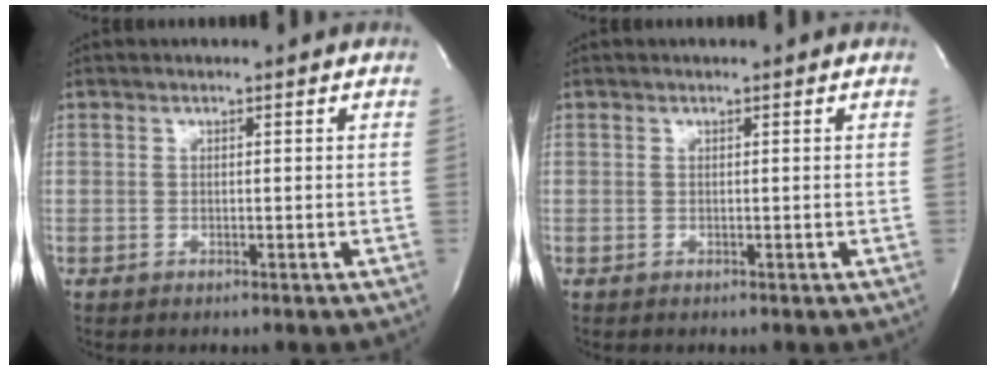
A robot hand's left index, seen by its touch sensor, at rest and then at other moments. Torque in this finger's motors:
{"motor_torque": [0.11, -0.01, 0.01, 0.02]}